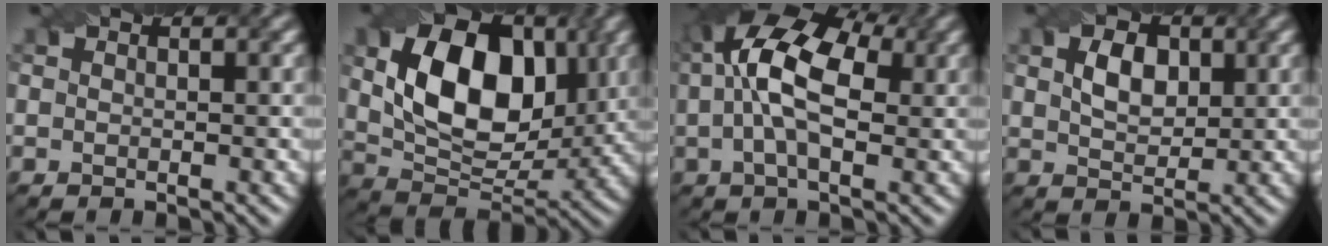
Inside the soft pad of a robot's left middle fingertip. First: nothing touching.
{"total": 11.4, "force": [2.5, 7.4, 8.3], "torque": [-0.150, -0.004, 0.046]}
{"total": 10.9, "force": [2.1, 5.9, 9.0], "torque": [-0.167, 0.026, 0.019]}
{"total": 3.4, "force": [1.1, 2.2, 2.4], "torque": [-0.050, 0.003, 0.021]}